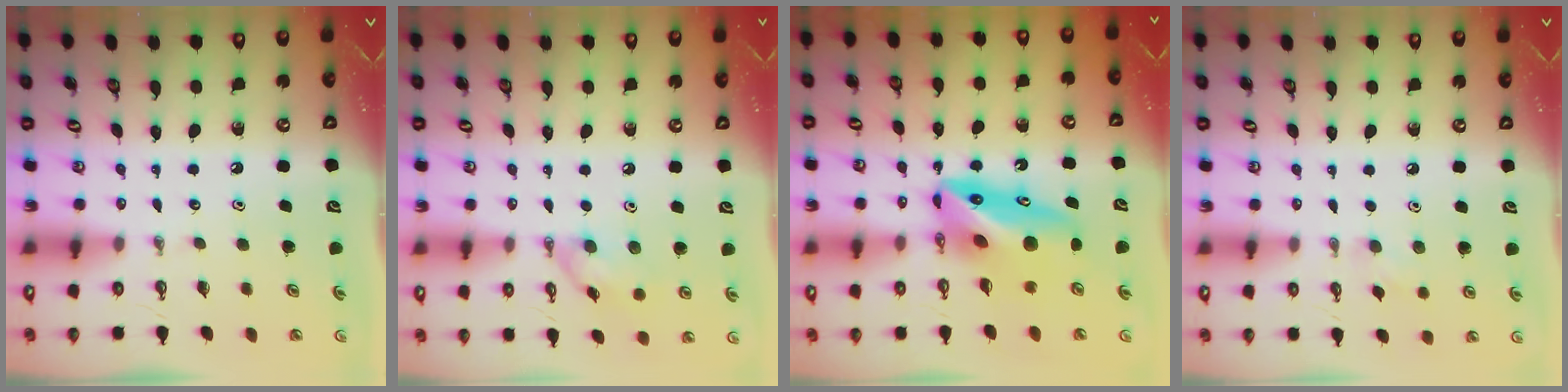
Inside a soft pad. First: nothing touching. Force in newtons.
{"total": 9.3, "press": 9.3, "slide": 0.7}
{"total": 10.9, "press": 10.8, "slide": 1.6}
{"total": 6.2, "press": 6.1, "slide": 1.0}